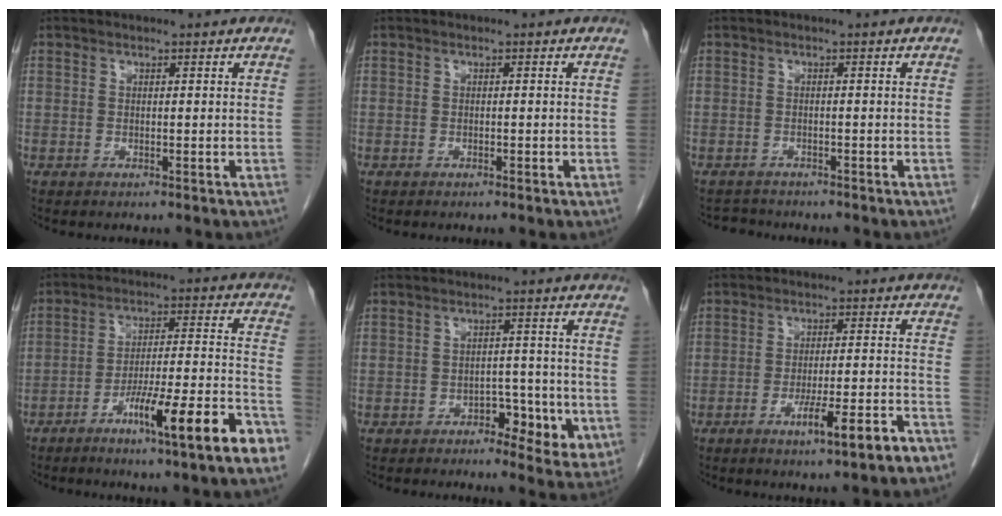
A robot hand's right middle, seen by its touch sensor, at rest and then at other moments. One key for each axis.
{"total": 0.0}
{"total": 2.5, "fx": -2.4, "fy": 0.7, "fz": -0.3, "tx": 0.000, "ty": -0.009, "tz": -0.038}
{"total": 14.8, "fx": -8.2, "fy": 0.0, "fz": 12.3, "tx": -0.186, "ty": -0.002, "tz": -0.126}
{"total": 6.1, "fx": -2.2, "fy": 3.2, "fz": 4.7, "tx": -0.048, "ty": 0.004, "tz": -0.028}
{"total": 8.4, "fx": -5.3, "fy": 0.2, "fz": 6.5, "tx": -0.099, "ty": -0.002, "tz": -0.078}